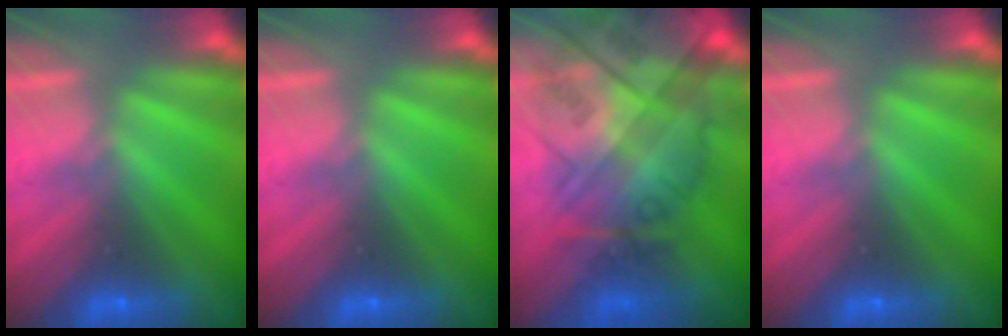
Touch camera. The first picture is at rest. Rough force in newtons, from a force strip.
{"total": 0.0}
{"total": 7.3}
{"total": 0.0}